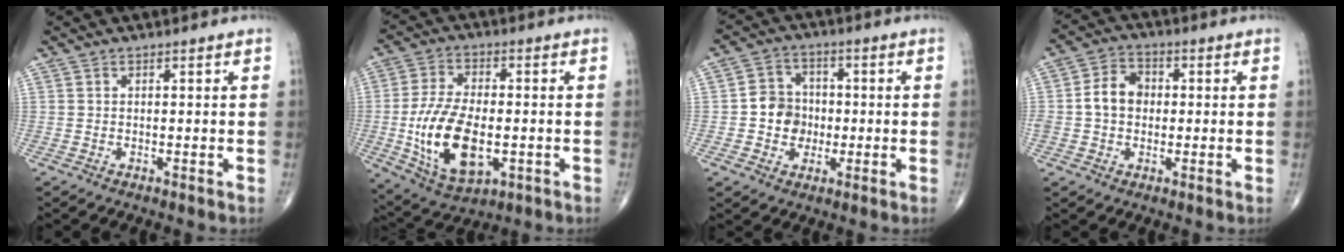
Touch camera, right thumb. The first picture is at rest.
{"total": 16.4, "force": [-2.9, 8.7, 13.6], "torque": [-0.253, -0.001, -0.039]}
{"total": 7.5, "force": [-0.9, 6.7, 3.2], "torque": [-0.018, 0.016, -0.022]}
{"total": 7.1, "force": [-0.1, 5.7, 4.3], "torque": [-0.063, 0.019, -0.008]}